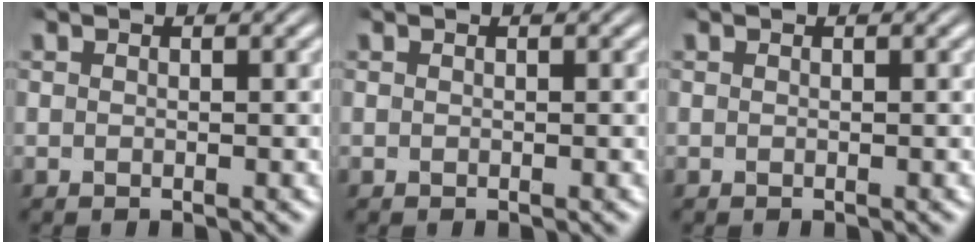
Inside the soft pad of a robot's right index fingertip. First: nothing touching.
{"total": 0.0}
{"total": 0.0}